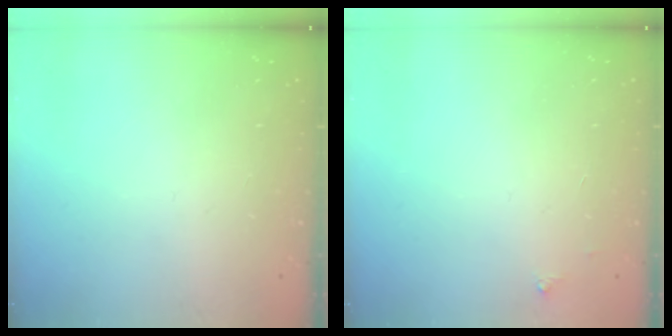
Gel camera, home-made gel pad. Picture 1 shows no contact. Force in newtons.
{"total": 2.5, "press": 2.5, "slide": 0.4}